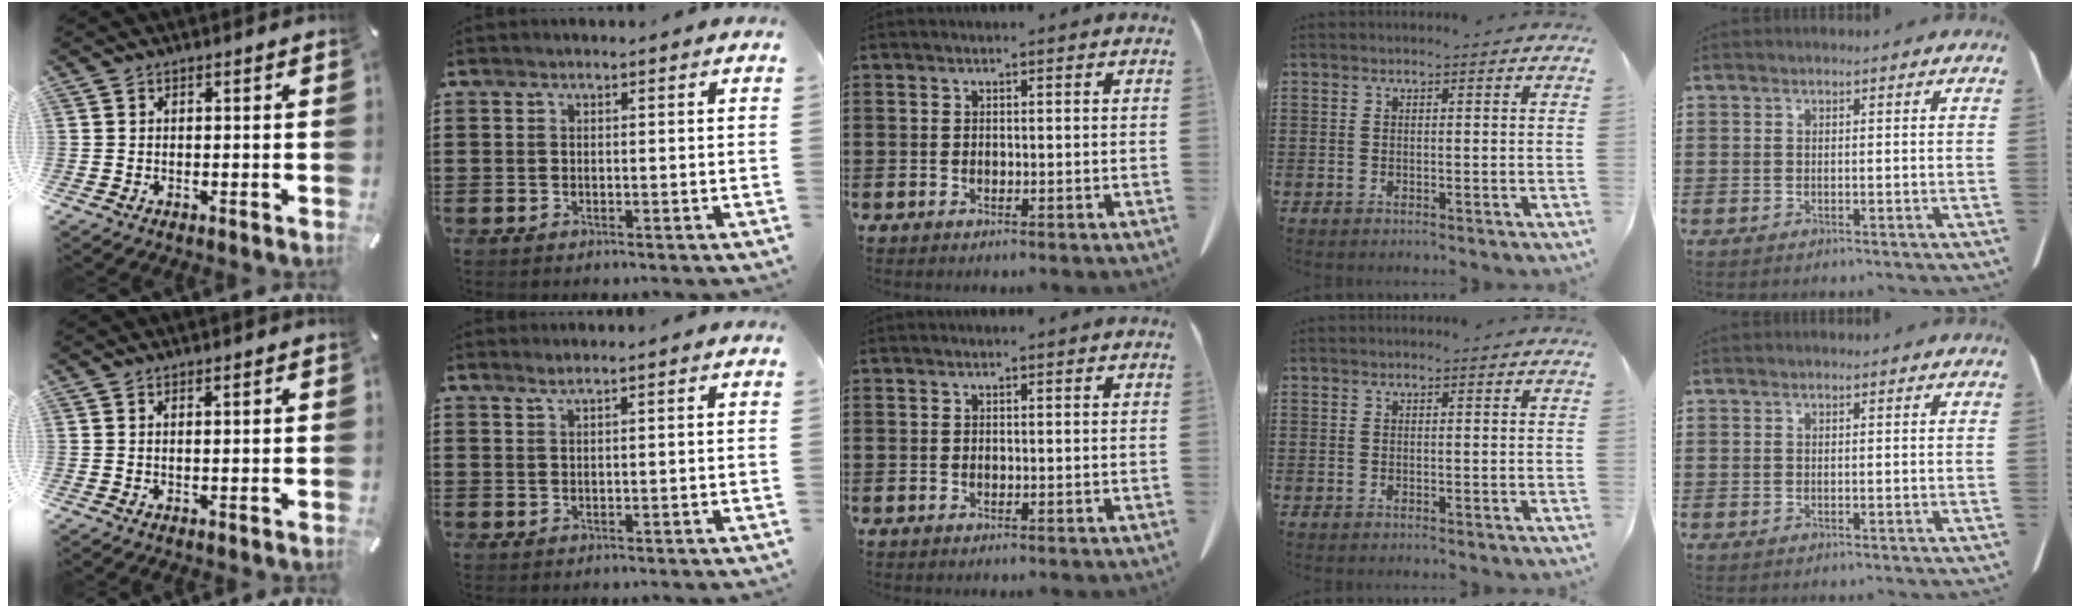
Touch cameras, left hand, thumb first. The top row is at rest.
{"thumb": {"total": 1.1, "force": [0.3, 0.1, 1.0], "torque": [-0.020, -0.003, 0.006]}, "index": {"total": 1.1, "force": [0.8, -0.2, 0.7], "torque": [-0.013, 0.001, 0.014]}}